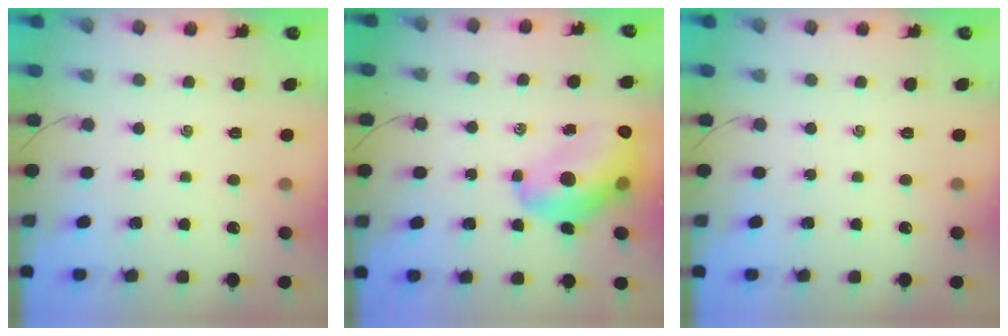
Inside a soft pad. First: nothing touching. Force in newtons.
{"total": 14.8, "press": 14.1, "slide": 4.4}
{"total": 0.0}